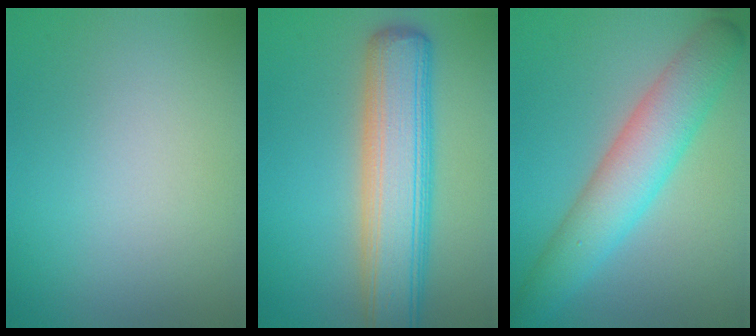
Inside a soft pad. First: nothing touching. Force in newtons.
{"total": 8.8, "press": 8.8, "slide": 0.4}
{"total": 6.4, "press": 6.4, "slide": 0.1}